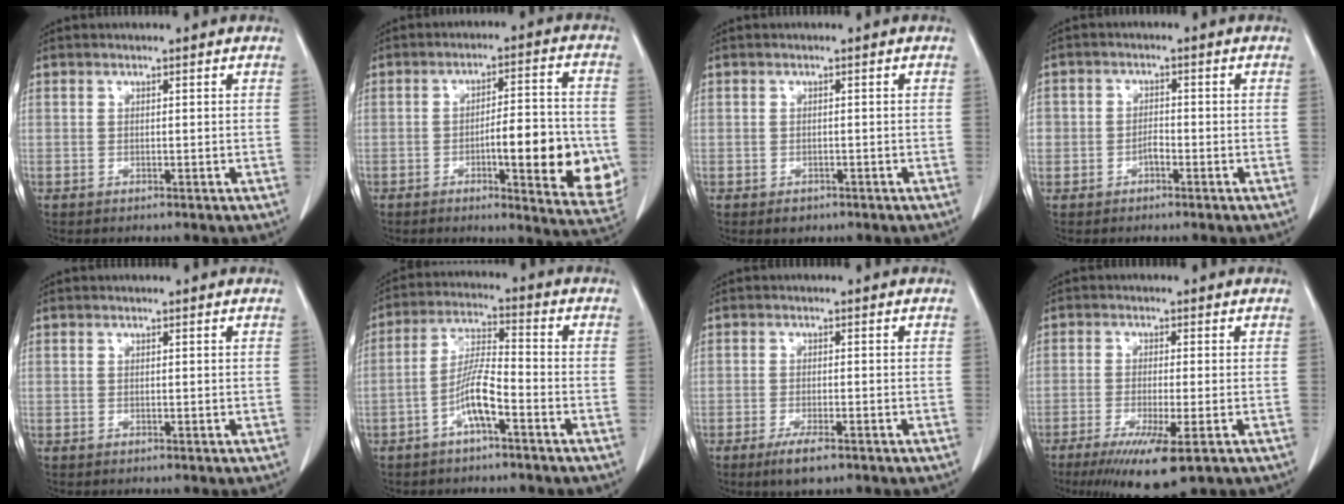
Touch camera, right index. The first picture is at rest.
{"total": 14.9, "force": [-3.4, 2.9, 14.2], "torque": [-0.168, 0.005, -0.039]}
{"total": 1.5, "force": [-0.9, 1.1, 0.4], "torque": [-0.003, 0.000, -0.007]}
{"total": 2.9, "force": [-1.4, 2.0, 1.5], "torque": [-0.022, 0.010, -0.024]}
{"total": 0.0}
{"total": 7.0, "force": [-3.4, 0.8, 6.0], "torque": [-0.127, 0.011, -0.064]}
{"total": 4.1, "force": [-2.7, 0.7, 3.0], "torque": [-0.055, -0.009, -0.044]}
{"total": 9.0, "force": [-5.1, 0.7, 7.4], "torque": [-0.126, -0.030, -0.078]}